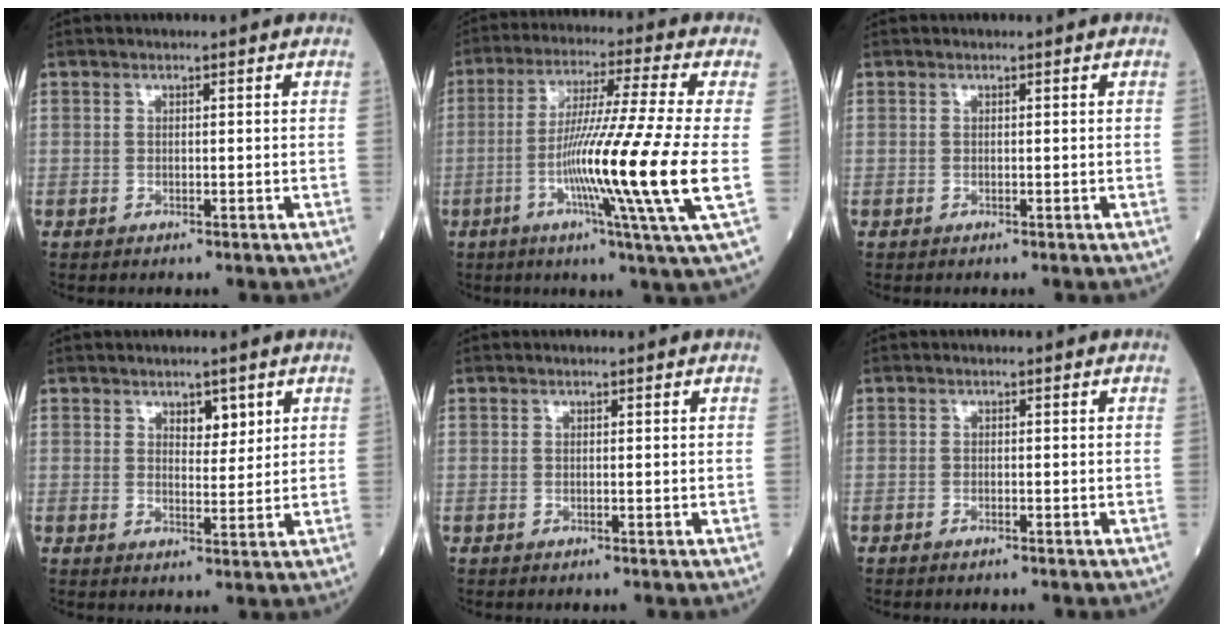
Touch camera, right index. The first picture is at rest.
{"total": 16.4, "force": [-3.1, -2.7, 15.8], "torque": [-0.288, -0.025, -0.066]}
{"total": 0.0}
{"total": 3.2, "force": [1.8, 1.6, 2.1], "torque": [-0.027, -0.001, 0.029]}
{"total": 0.0}
{"total": 0.6, "force": [-0.5, 0.1, 0.4], "torque": [-0.012, -0.001, -0.008]}